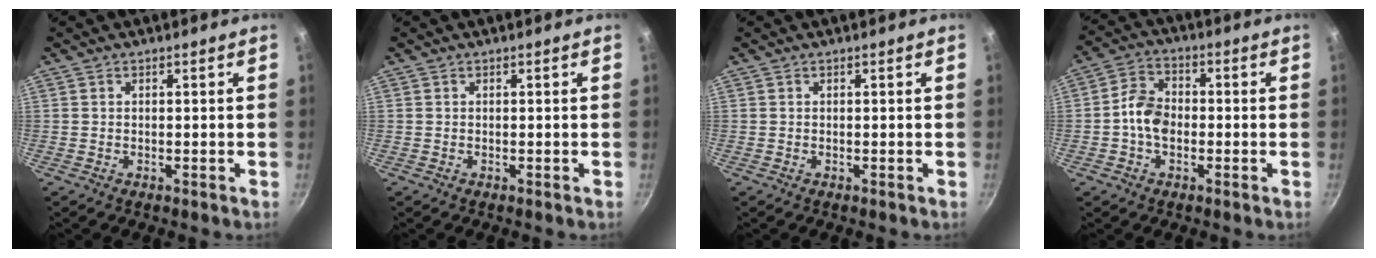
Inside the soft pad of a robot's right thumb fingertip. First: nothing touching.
{"total": 0.0}
{"total": 0.0}
{"total": 6.8, "force": [-1.2, 4.9, 4.5], "torque": [-0.065, 0.026, -0.034]}